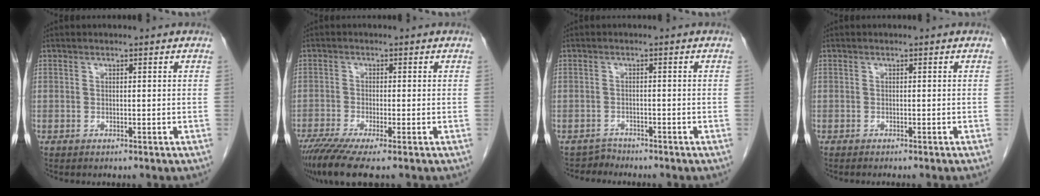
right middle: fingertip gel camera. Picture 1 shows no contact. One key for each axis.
{"total": 6.9, "fx": -5.0, "fy": 0.3, "fz": 4.8, "tx": -0.082, "ty": -0.019, "tz": -0.089}
{"total": 1.6, "fx": -1.3, "fy": 0.1, "fz": -1.0, "tx": 0.022, "ty": -0.006, "tz": -0.025}
{"total": 1.9, "fx": -1.7, "fy": -0.2, "fz": 1.0, "tx": -0.011, "ty": 0.003, "tz": -0.018}